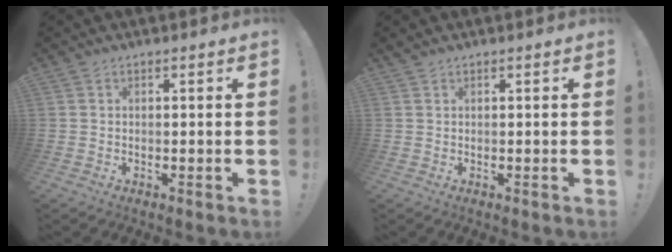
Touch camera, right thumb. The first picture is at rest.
{"total": 0.0}